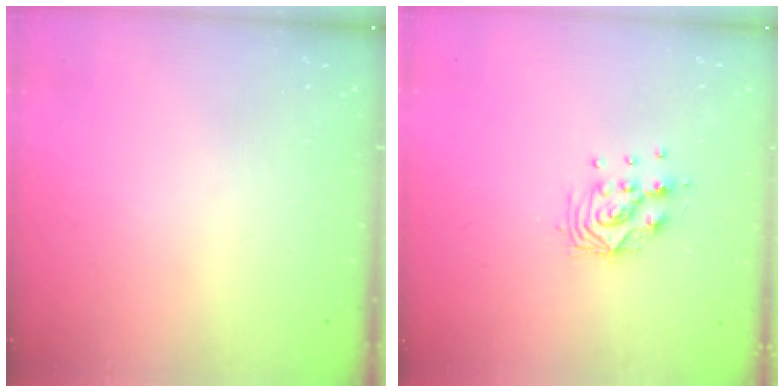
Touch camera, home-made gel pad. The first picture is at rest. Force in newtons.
{"total": 9.2, "press": 9.2, "slide": 0.5}